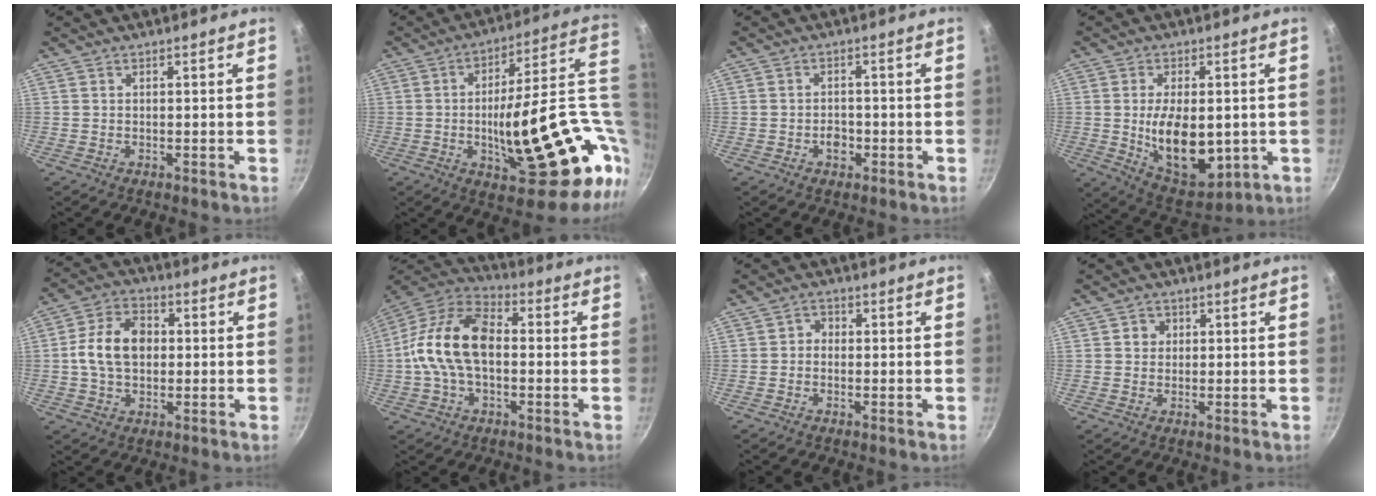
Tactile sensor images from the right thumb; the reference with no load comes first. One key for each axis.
{"total": 29.3, "fx": -1.8, "fy": 10.6, "fz": 27.2, "tx": -0.358, "ty": 0.004, "tz": -0.007}
{"total": 3.0, "fx": -1.2, "fy": 2.2, "fz": 1.6, "tx": -0.012, "ty": 0.014, "tz": -0.018}
{"total": 14.6, "fx": -0.9, "fy": 8.3, "fz": 12.0, "tx": -0.171, "ty": -0.020, "tz": 0.007}
{"total": 11.3, "fx": 0.5, "fy": 8.0, "fz": 7.9, "tx": -0.122, "ty": 0.022, "tz": -0.003}
{"total": 16.7, "fx": -0.5, "fy": 10.1, "fz": 13.3, "tx": -0.227, "ty": 0.041, "tz": -0.027}
{"total": 1.8, "fx": -0.3, "fy": 1.6, "fz": 0.8, "tx": -0.008, "ty": 0.007, "tz": -0.012}
{"total": 2.6, "fx": 0.6, "fy": 2.4, "fz": 0.7, "tx": 0.003, "ty": 0.003, "tz": 0.005}